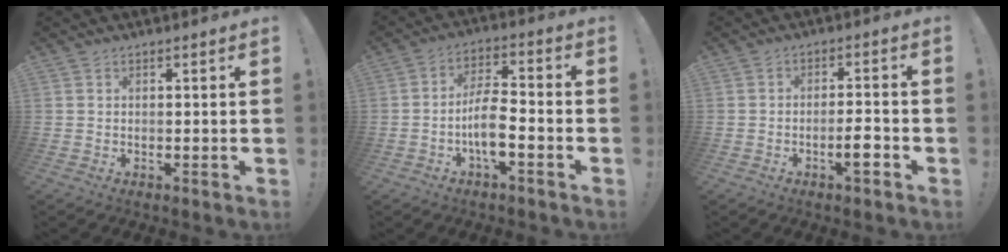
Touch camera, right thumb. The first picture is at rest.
{"total": 9.2, "force": [-3.5, 4.1, 7.5], "torque": [-0.138, 0.010, -0.062]}
{"total": 5.1, "force": [-2.8, 1.2, 4.1], "torque": [-0.057, 0.009, -0.047]}